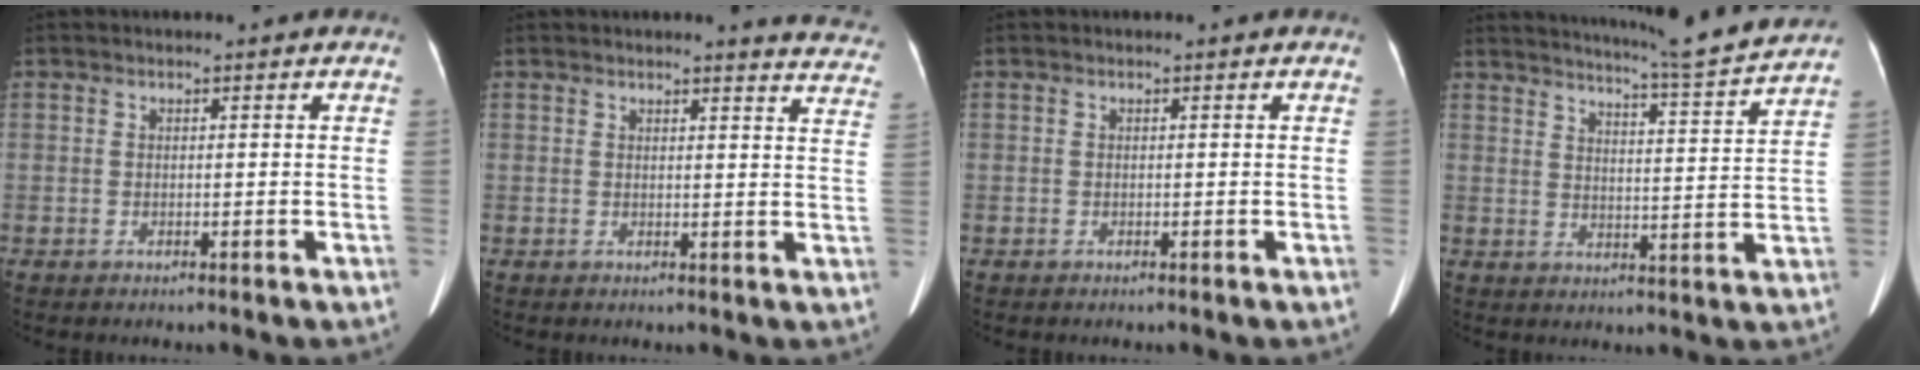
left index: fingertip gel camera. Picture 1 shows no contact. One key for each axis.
{"total": 8.8, "fx": 8.6, "fy": 0.6, "fz": 1.7, "tx": 0.006, "ty": -0.048, "tz": 0.061}
{"total": 0.0}
{"total": 12.8, "fx": 11.8, "fy": -1.7, "fz": 4.6, "tx": -0.085, "ty": -0.031, "tz": 0.158}